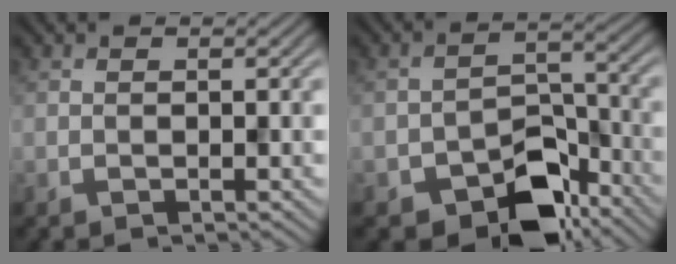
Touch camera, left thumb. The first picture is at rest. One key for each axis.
{"total": 8.5, "fx": -5.6, "fy": 4.8, "fz": 4.3, "tx": -0.058, "ty": -0.008, "tz": -0.103}